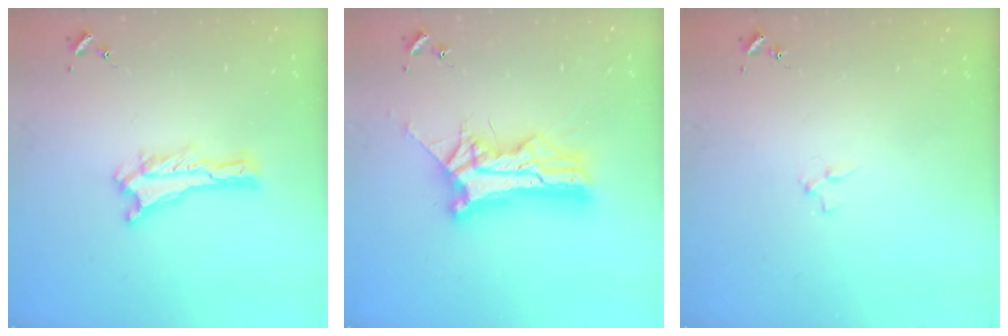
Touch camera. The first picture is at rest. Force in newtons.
{"total": 12.6, "press": 12.6, "slide": 1.2}
{"total": 0.9, "press": 0.9, "slide": 0.2}